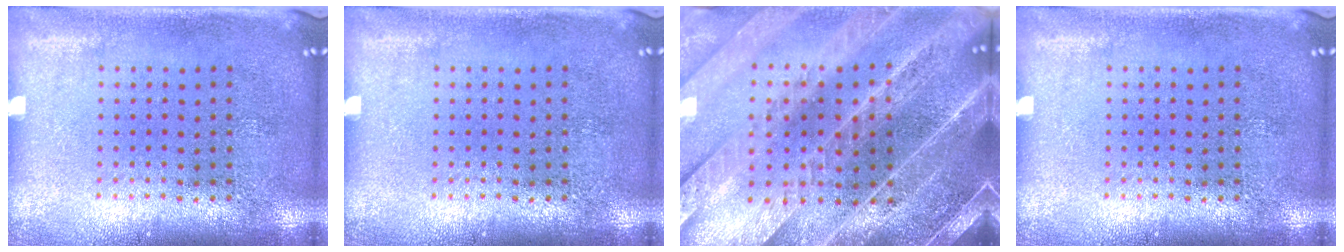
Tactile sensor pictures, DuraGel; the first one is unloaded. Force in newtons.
{"total": 0.0}
{"total": 4.0, "press": 3.7, "slide": 1.6}
{"total": 0.0}